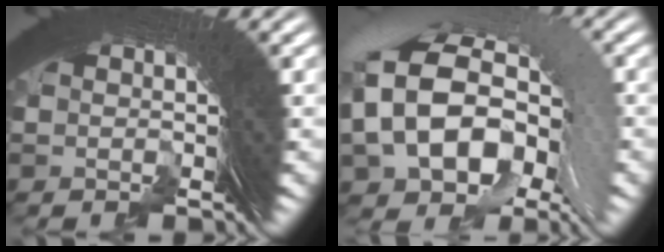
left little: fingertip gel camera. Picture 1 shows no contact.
{"total": 16.9, "force": [2.0, -3.5, -16.4], "torque": [0.185, 0.028, 0.019]}